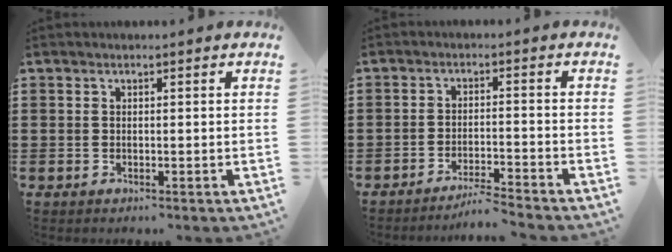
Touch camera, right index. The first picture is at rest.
{"total": 3.7, "force": [-3.6, -0.6, 0.9], "torque": [-0.018, -0.007, -0.073]}